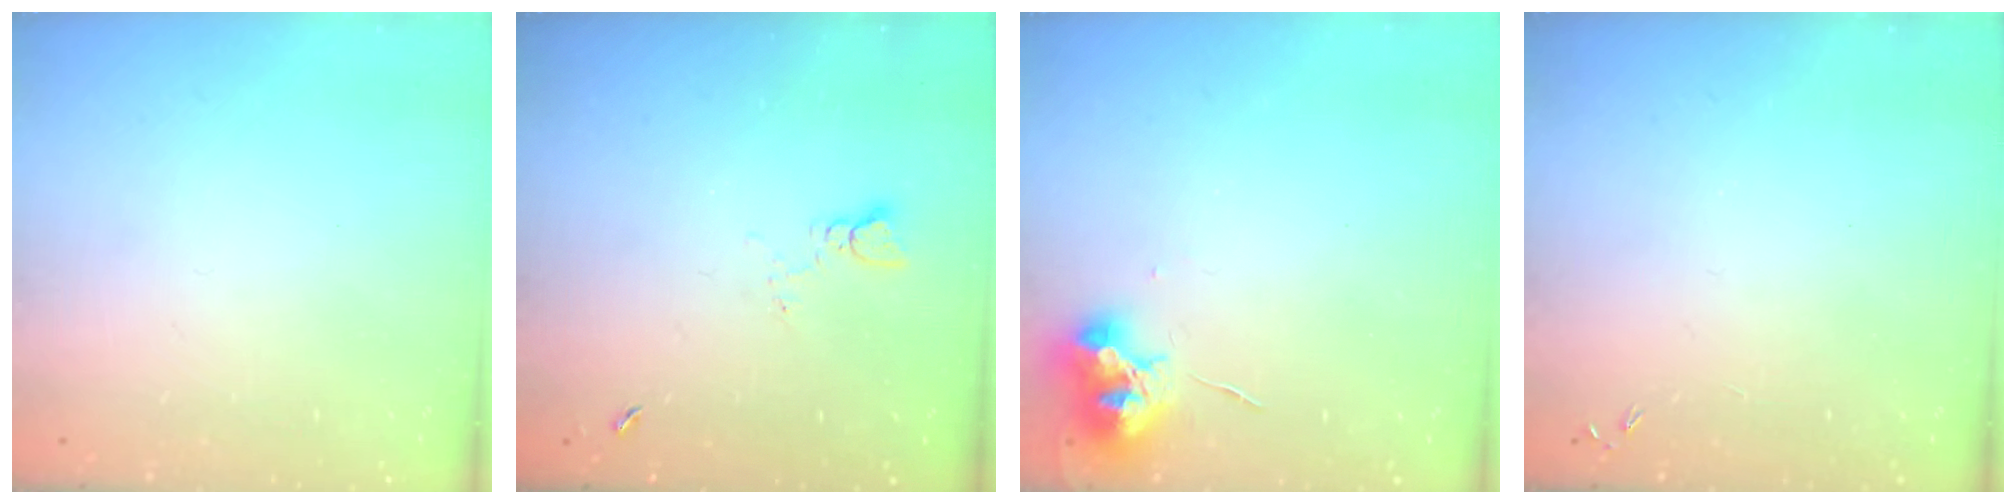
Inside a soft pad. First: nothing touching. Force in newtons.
{"total": 2.1, "press": 2.1, "slide": 0.3}
{"total": 11.3, "press": 11.3, "slide": 0.2}
{"total": 0.0}